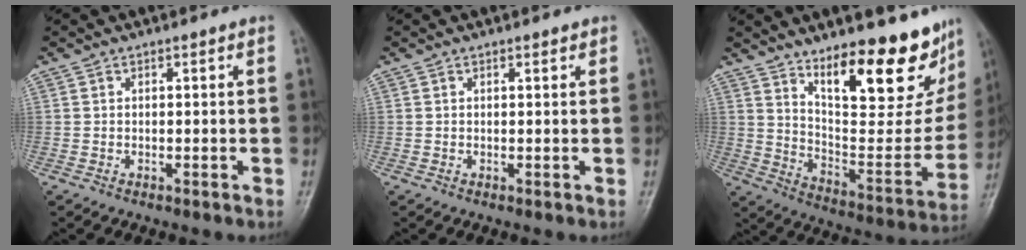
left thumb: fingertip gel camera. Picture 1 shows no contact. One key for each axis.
{"total": 0.8, "fx": 0.5, "fy": 0.3, "fz": 0.5, "tx": -0.007, "ty": -0.002, "tz": 0.006}
{"total": 24.1, "fx": 16.2, "fy": 8.4, "fz": 15.8, "tx": -0.170, "ty": -0.102, "tz": 0.252}